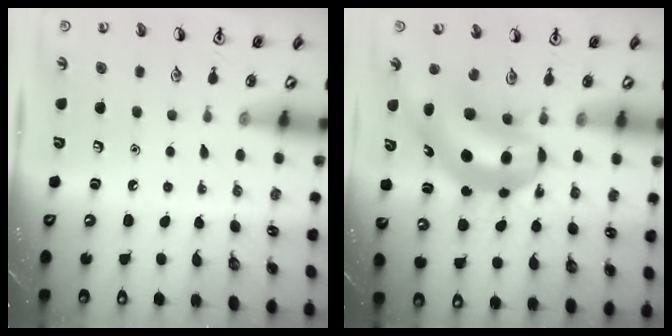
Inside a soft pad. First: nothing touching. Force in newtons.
{"total": 10.1, "press": 9.6, "slide": 3.0}